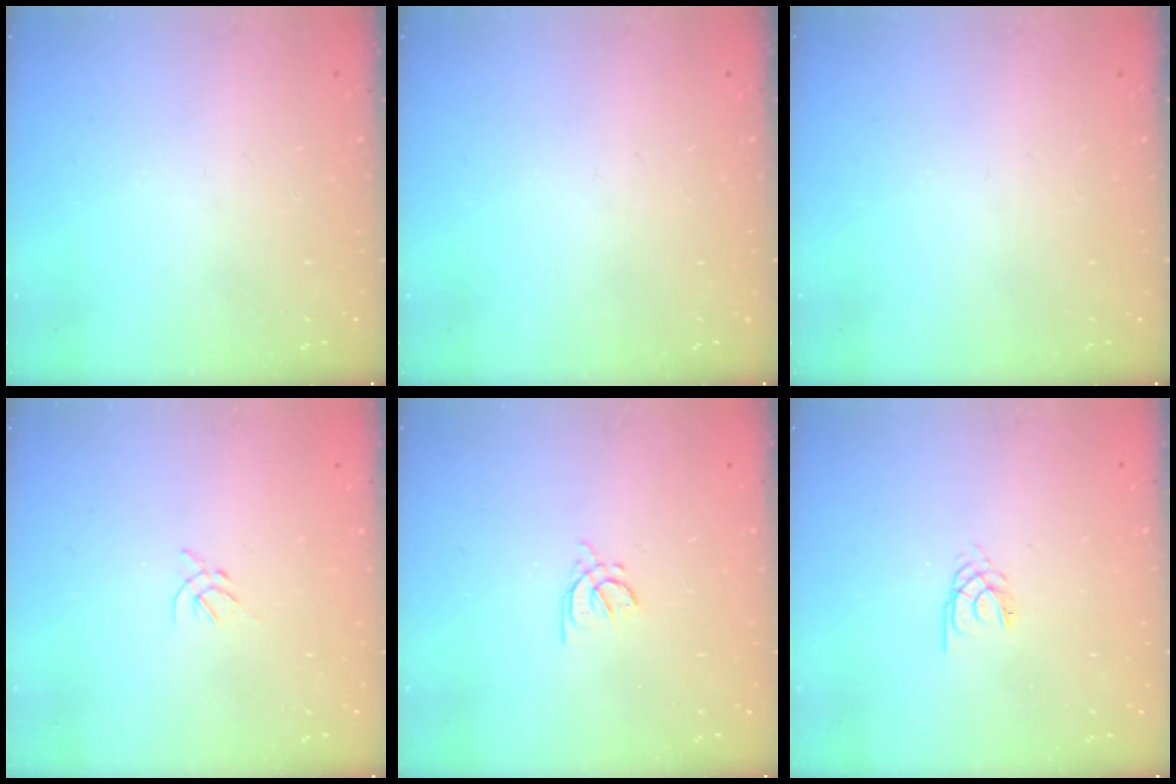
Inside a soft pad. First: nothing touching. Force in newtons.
{"total": 0.0}
{"total": 0.0}
{"total": 1.7, "press": 1.6, "slide": 0.6}
{"total": 3.8, "press": 3.8, "slide": 0.7}
{"total": 2.1, "press": 2.0, "slide": 0.4}